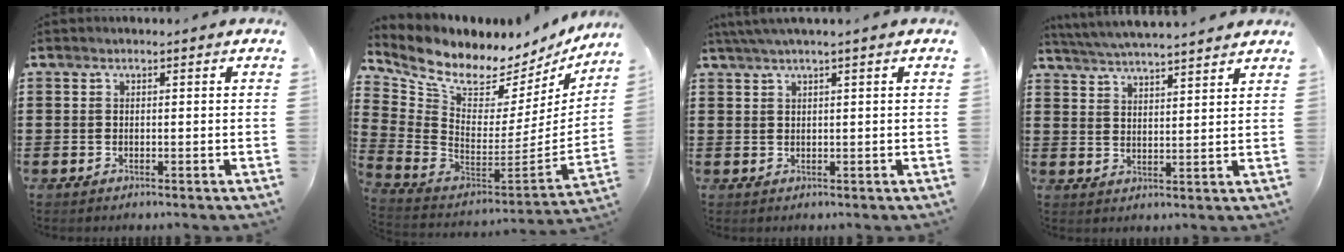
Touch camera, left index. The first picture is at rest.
{"total": 6.9, "force": [6.0, 2.5, 2.5], "torque": [-0.092, -0.056, 0.104]}
{"total": 1.7, "force": [0.8, -0.3, 1.5], "torque": [-0.026, -0.003, 0.015]}
{"total": 4.5, "force": [4.4, -0.5, 0.9], "torque": [-0.033, -0.026, 0.076]}